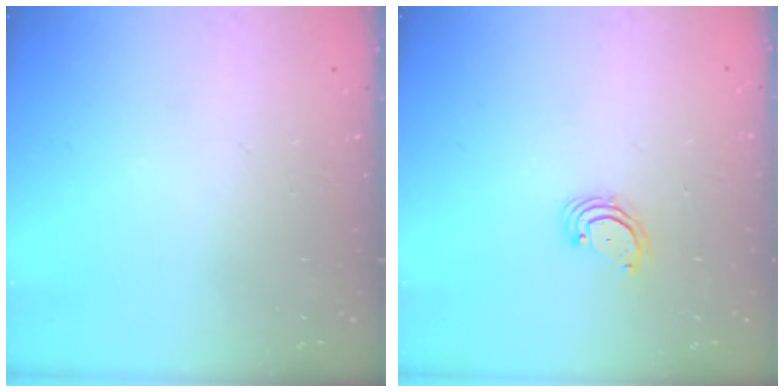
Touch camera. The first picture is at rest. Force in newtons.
{"total": 2.6, "press": 2.6, "slide": 0.3}